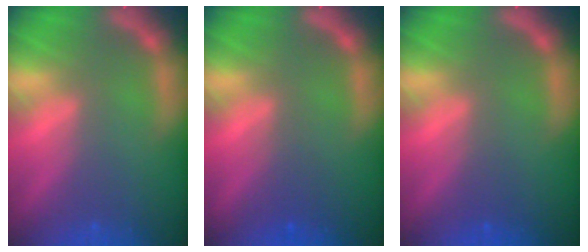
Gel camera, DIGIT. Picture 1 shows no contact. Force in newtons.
{"total": 1.5}
{"total": 1.0}